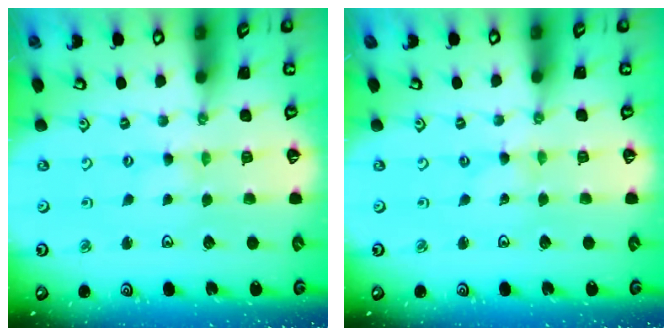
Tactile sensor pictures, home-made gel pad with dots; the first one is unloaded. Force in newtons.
{"total": 0.0}